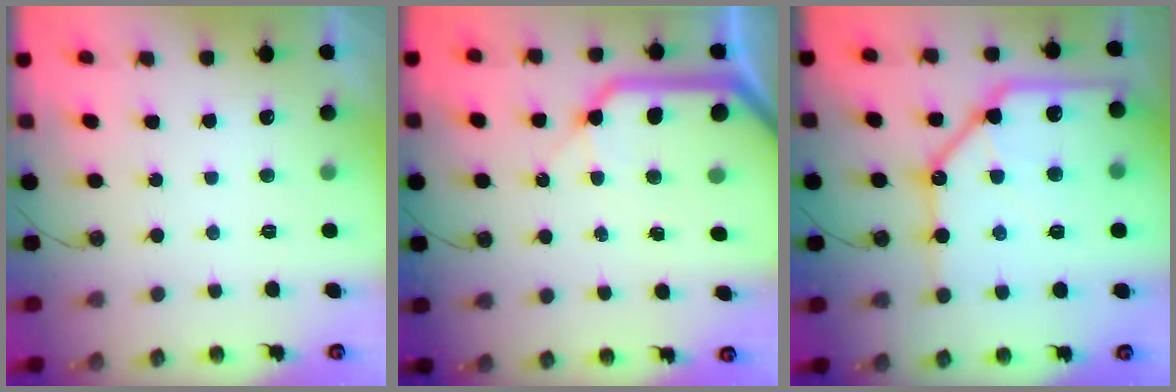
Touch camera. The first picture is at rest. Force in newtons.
{"total": 15.9, "press": 15.7, "slide": 1.9}
{"total": 24.1, "press": 23.9, "slide": 3.0}